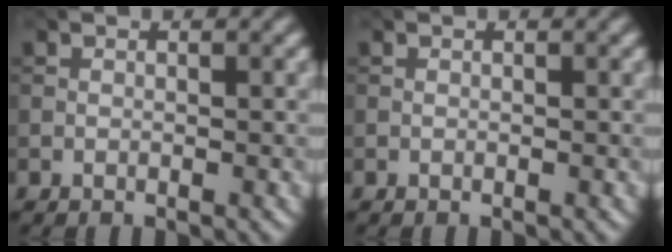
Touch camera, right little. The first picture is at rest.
{"total": 0.0}